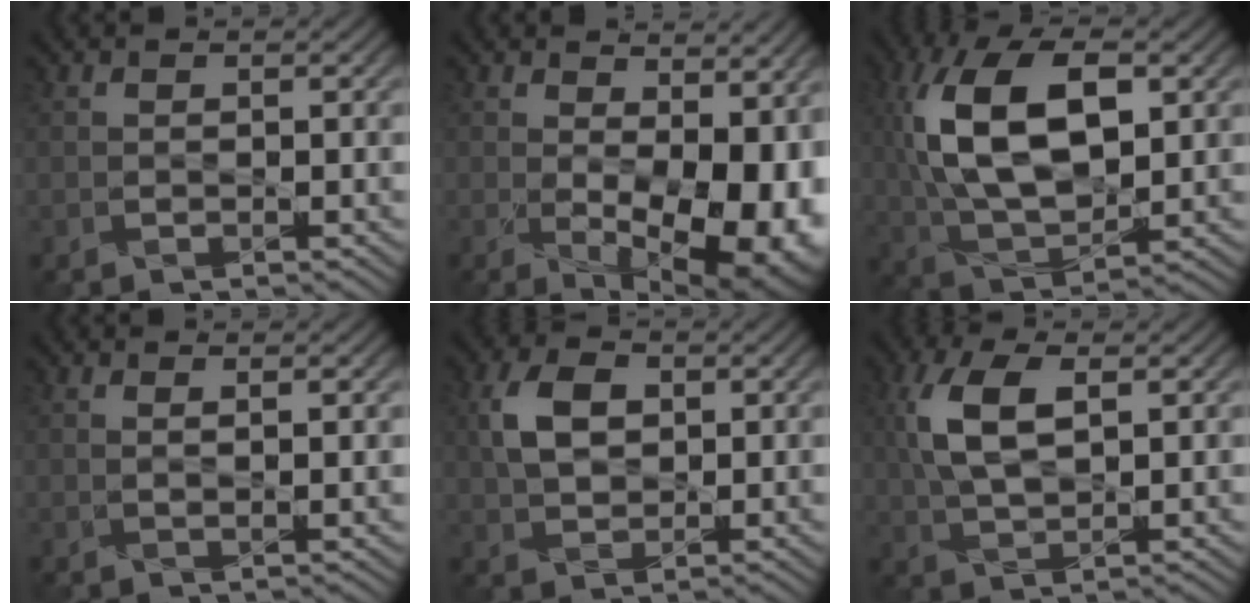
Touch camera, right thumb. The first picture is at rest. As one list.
[{"total": 14.4, "force": [-0.9, 7.3, 12.4], "torque": [-0.148, -0.023, 0.023]}, {"total": 14.3, "force": [2.7, 7.6, 11.8], "torque": [-0.258, 0.009, 0.048]}, {"total": 1.0, "force": [0.6, 0.0, 0.8], "torque": [-0.014, 0.001, 0.010]}, {"total": 6.0, "force": [1.5, 4.0, 4.2], "torque": [-0.091, 0.009, 0.023]}, {"total": 7.6, "force": [1.9, 3.6, 6.4], "torque": [-0.152, 0.011, 0.034]}]